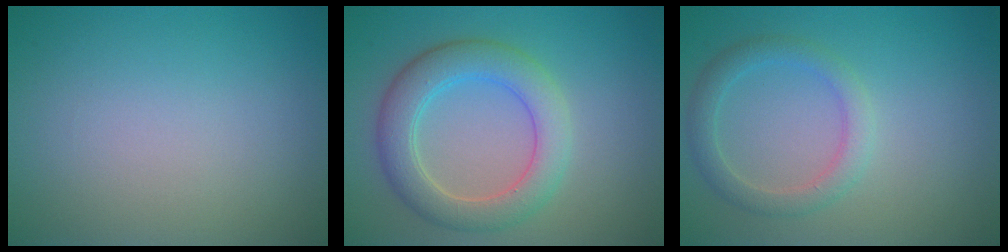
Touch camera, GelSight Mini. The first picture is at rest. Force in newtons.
{"total": 5.1, "press": 5.0, "slide": 0.4}
{"total": 2.5, "press": 2.5, "slide": 0.1}